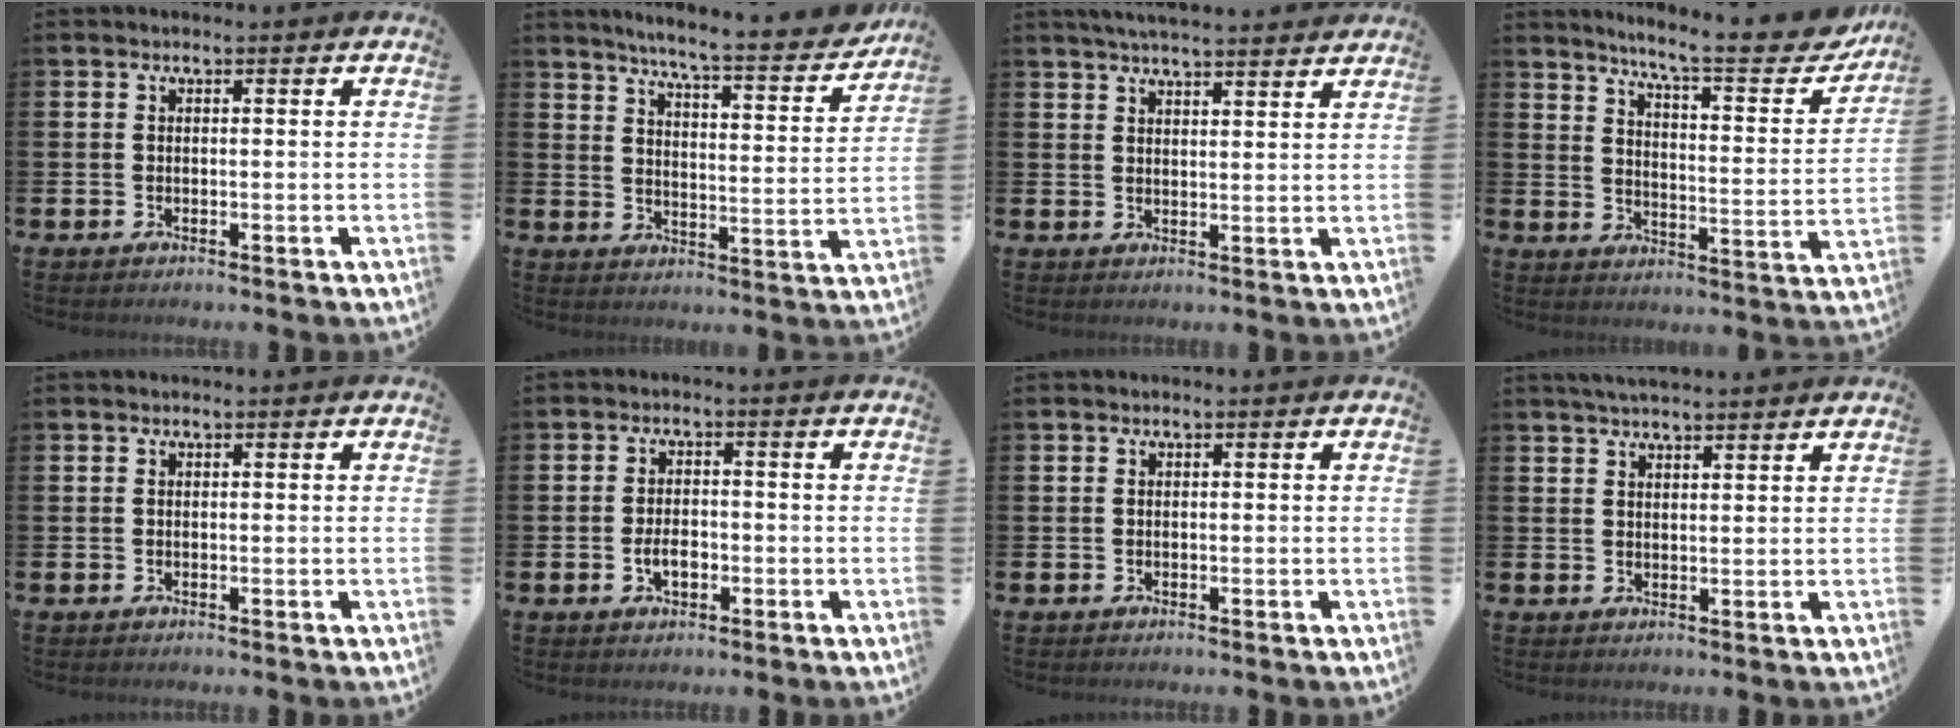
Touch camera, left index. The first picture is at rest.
{"total": 6.4, "force": [5.9, -0.1, 2.4], "torque": [-0.057, -0.052, 0.094]}
{"total": 4.1, "force": [4.0, -0.1, 0.9], "torque": [-0.026, -0.017, 0.072]}
{"total": 8.9, "force": [7.6, 1.3, 4.4], "torque": [-0.095, -0.052, 0.122]}
{"total": 0.0}
{"total": 2.9, "force": [-0.7, 1.7, 2.2], "torque": [-0.029, -0.001, -0.017]}
{"total": 0.0}
{"total": 3.3, "force": [3.2, 0.2, 0.8], "torque": [-0.023, -0.008, 0.059]}